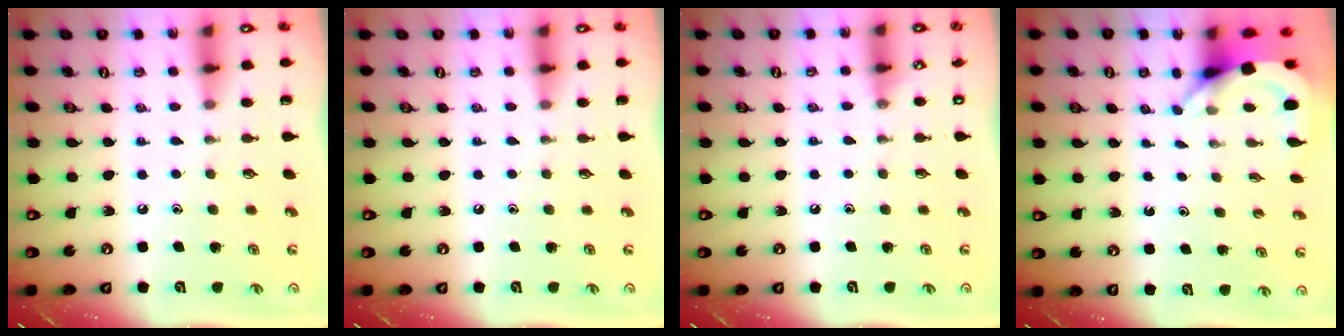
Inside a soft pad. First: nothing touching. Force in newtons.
{"total": 0.0}
{"total": 3.0, "press": 2.9, "slide": 0.4}
{"total": 3.7, "press": 3.7, "slide": 0.2}